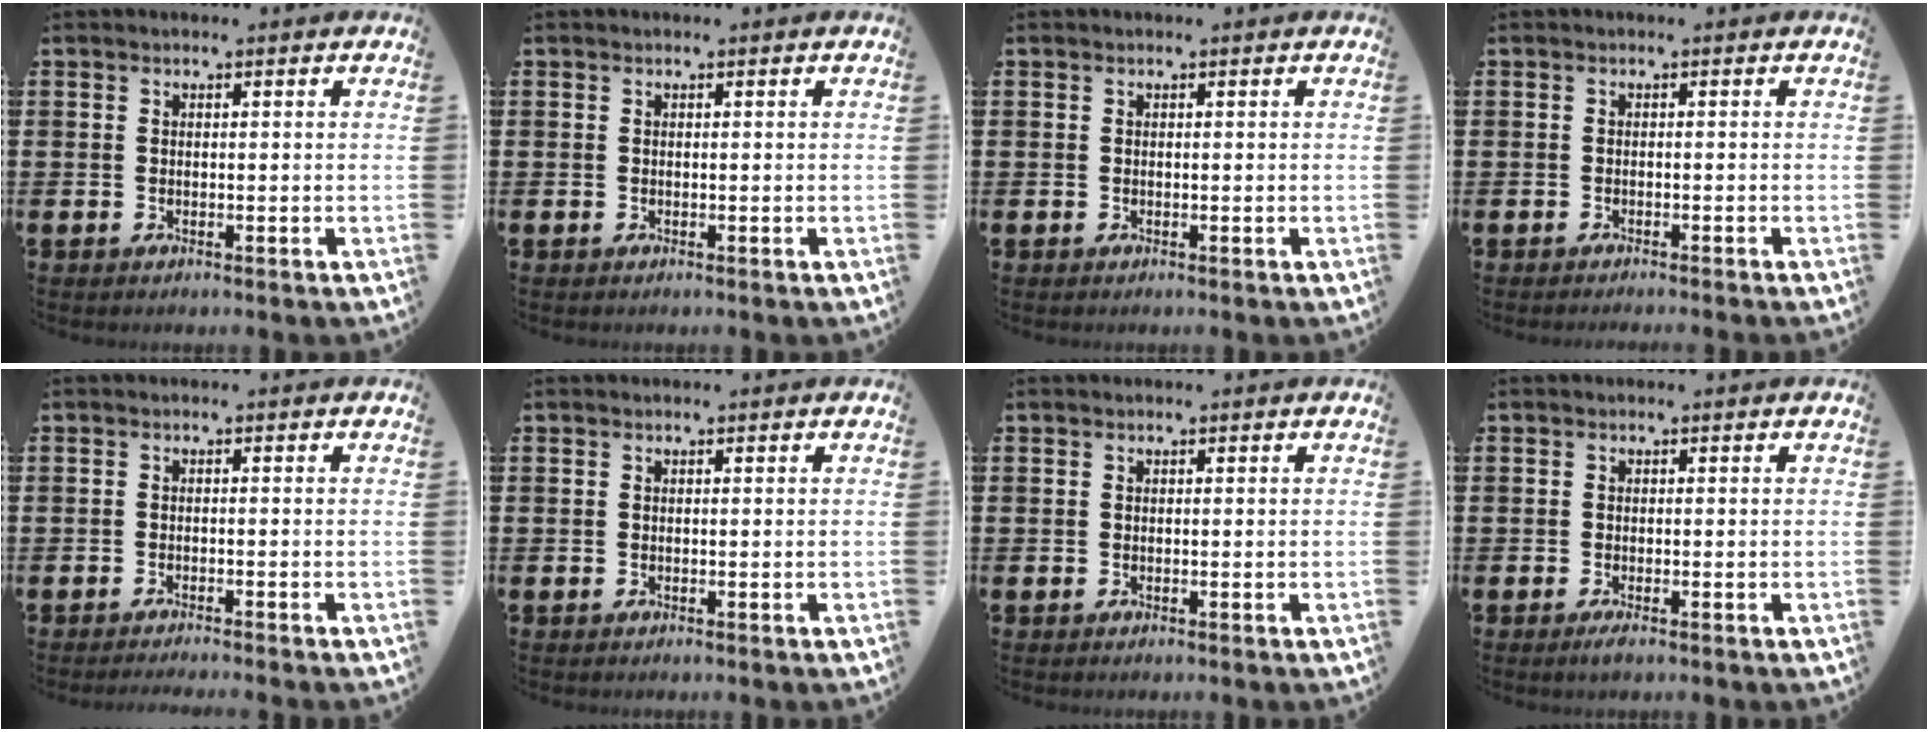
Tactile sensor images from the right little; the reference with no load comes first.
{"total": 0.0}
{"total": 0.0}
{"total": 0.5, "force": [-0.5, -0.2, 0.0], "torque": [0.001, -0.001, -0.011]}
{"total": 0.9, "force": [-0.8, -0.2, 0.1], "torque": [0.000, -0.001, -0.017]}
{"total": 0.0}
{"total": 0.0}
{"total": 1.0, "force": [-0.4, 0.1, 0.9], "torque": [-0.015, -0.002, -0.006]}